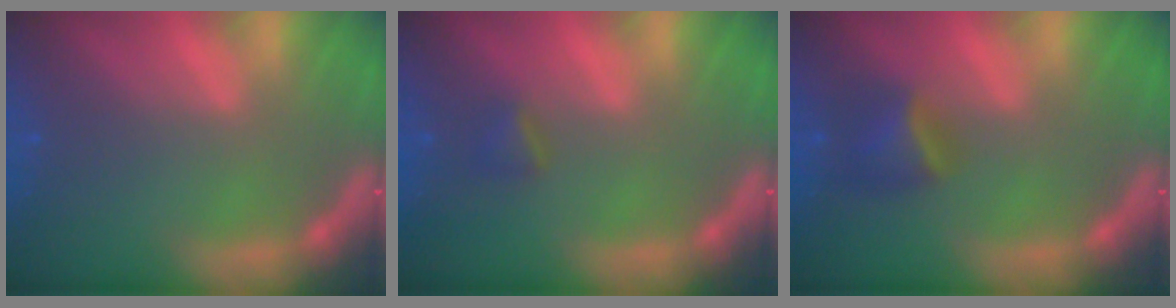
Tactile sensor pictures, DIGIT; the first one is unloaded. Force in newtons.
{"total": 1.4}
{"total": 2.9}